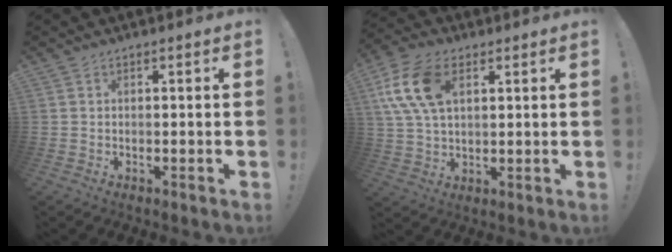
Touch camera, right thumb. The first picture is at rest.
{"total": 14.2, "force": [5.0, 8.7, 10.1], "torque": [-0.203, -0.002, 0.094]}